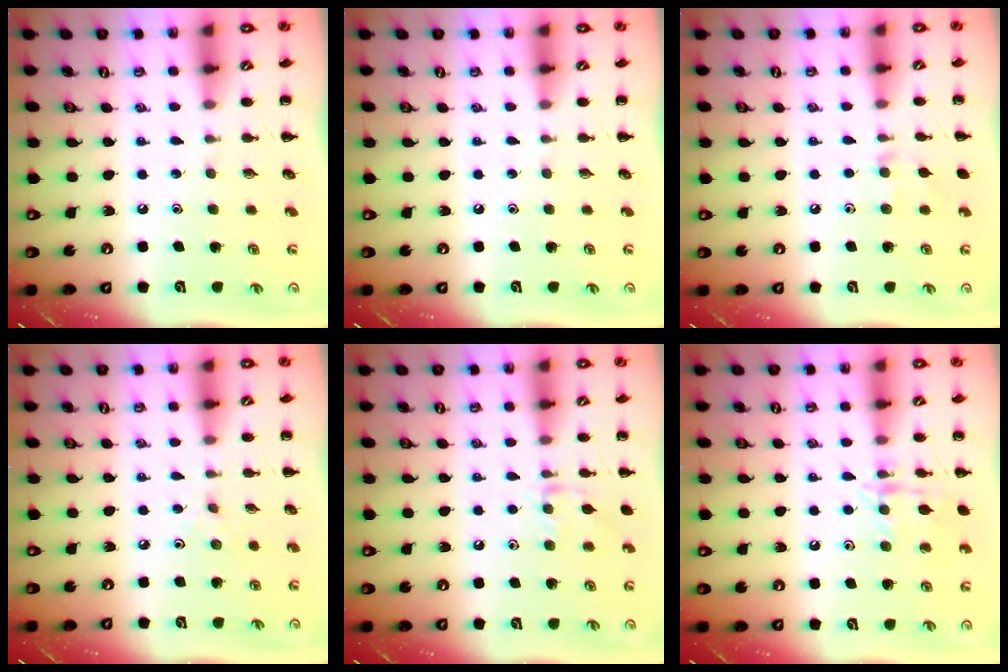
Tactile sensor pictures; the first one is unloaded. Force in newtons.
{"total": 0.0}
{"total": 6.6, "press": 6.3, "slide": 2.0}
{"total": 2.5, "press": 2.3, "slide": 1.0}
{"total": 8.0, "press": 7.9, "slide": 1.4}
{"total": 11.2, "press": 11.1, "slide": 0.7}